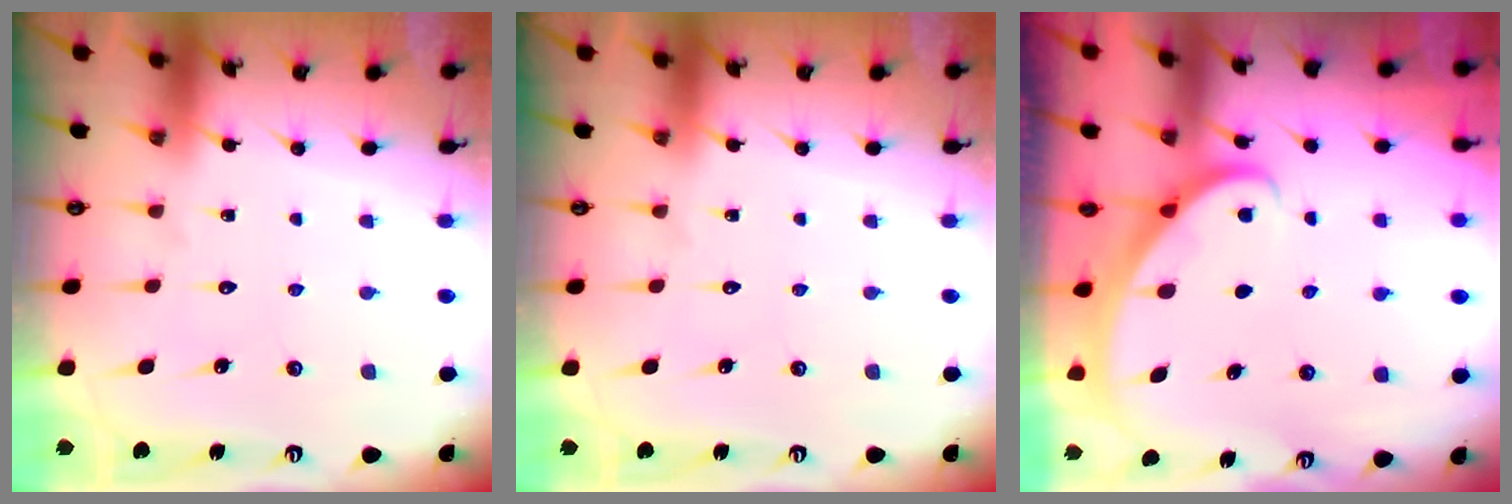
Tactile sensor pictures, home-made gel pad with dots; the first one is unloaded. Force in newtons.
{"total": 0.0}
{"total": 2.7, "press": 2.7, "slide": 0.2}